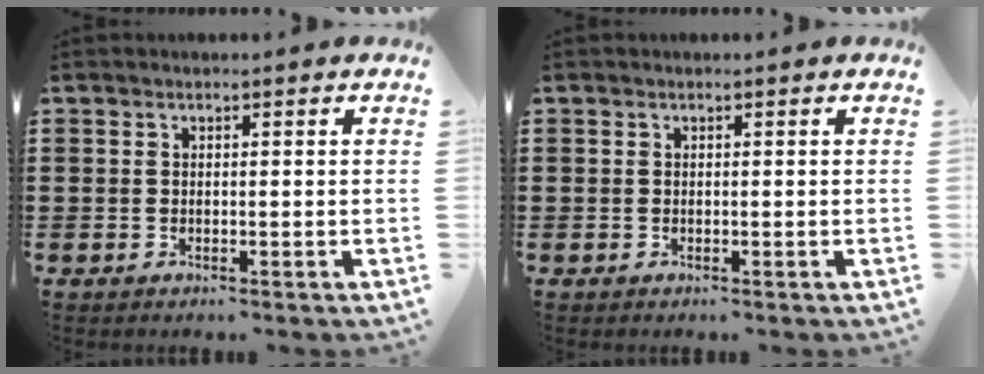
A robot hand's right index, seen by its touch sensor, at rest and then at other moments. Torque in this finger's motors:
{"motor_torque": [-0.01, 0.37, 0.00, 0.00]}